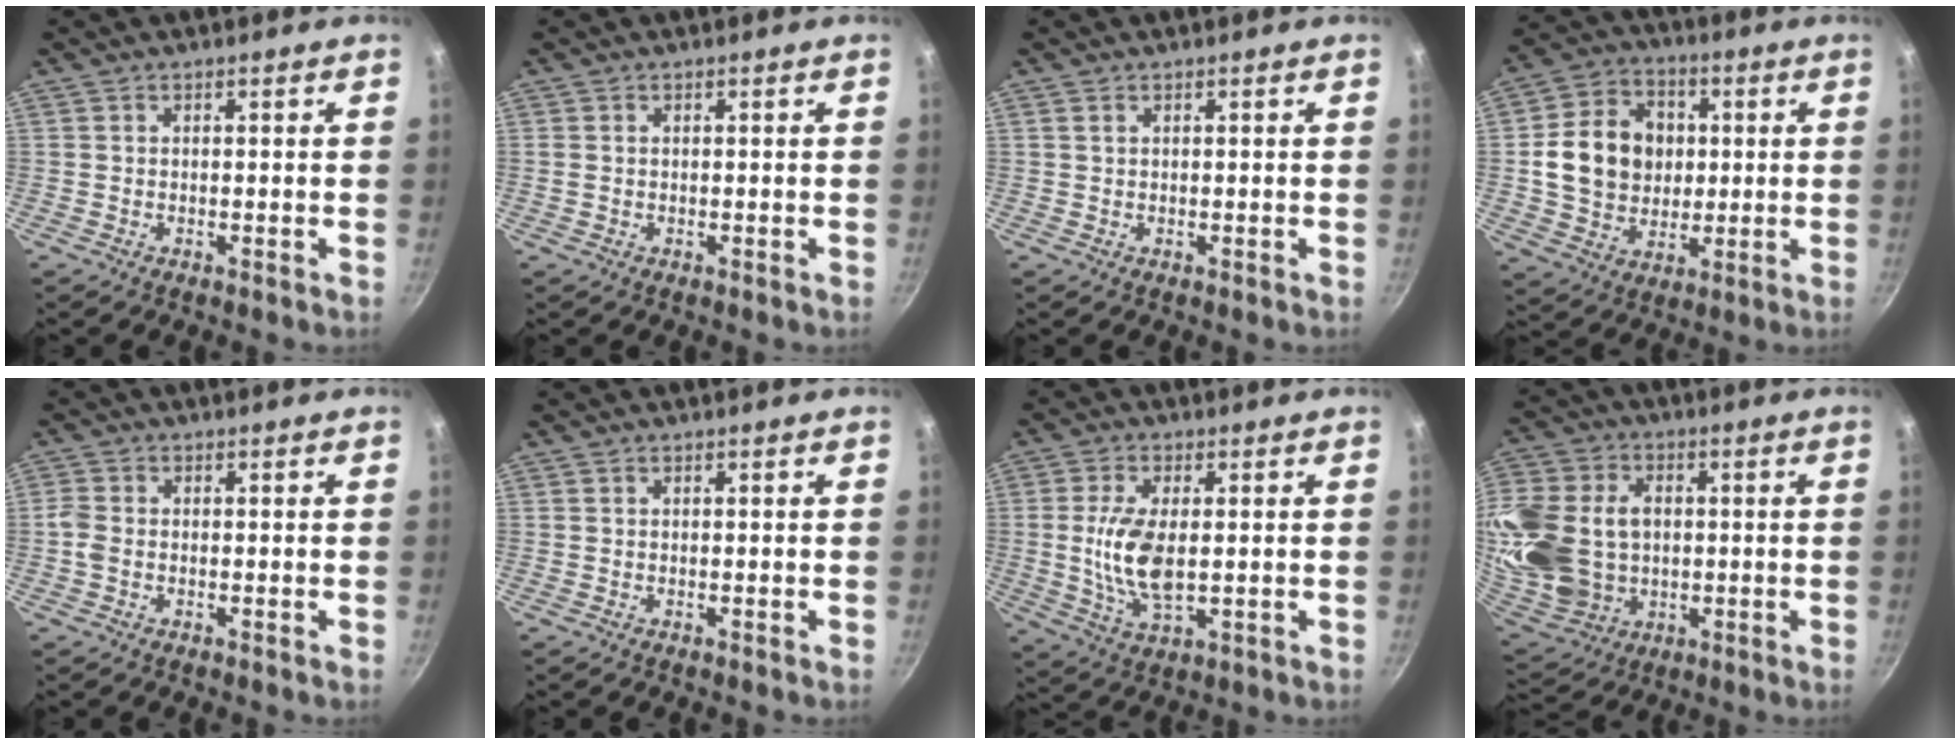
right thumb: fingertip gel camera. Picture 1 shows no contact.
{"total": 0.7, "force": [0.1, 0.6, 0.4], "torque": [-0.008, 0.002, 0.002]}
{"total": 0.5, "force": [0.3, 0.3, 0.3], "torque": [-0.006, 0.001, 0.006]}
{"total": 15.2, "force": [1.3, 12.5, 8.5], "torque": [-0.124, 0.014, 0.022]}
{"total": 2.4, "force": [-0.7, 1.7, 1.6], "torque": [-0.039, 0.005, -0.021]}
{"total": 0.0}
{"total": 10.4, "force": [0.2, 5.1, 9.1], "torque": [-0.181, -0.009, 0.005]}
{"total": 24.0, "force": [0.8, 18.5, 15.2], "torque": [-0.333, 0.019, 0.030]}